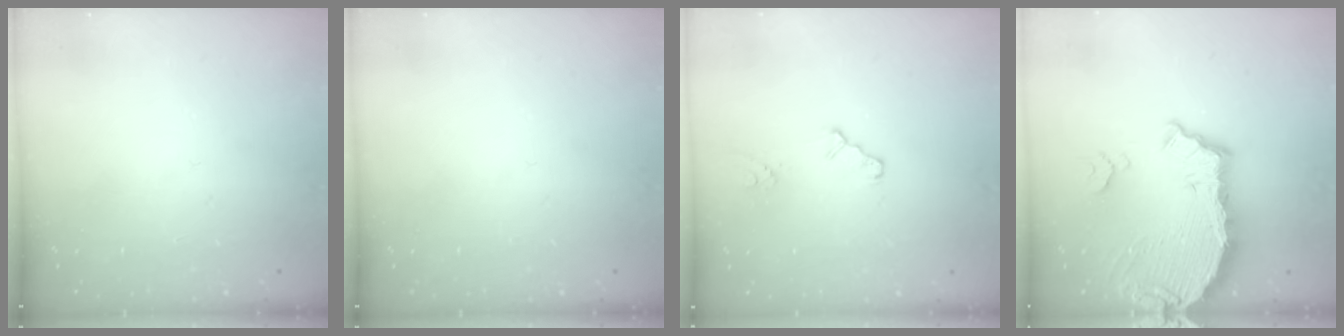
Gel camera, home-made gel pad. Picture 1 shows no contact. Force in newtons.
{"total": 0.0}
{"total": 3.2, "press": 3.1, "slide": 0.6}
{"total": 11.2, "press": 11.1, "slide": 1.4}